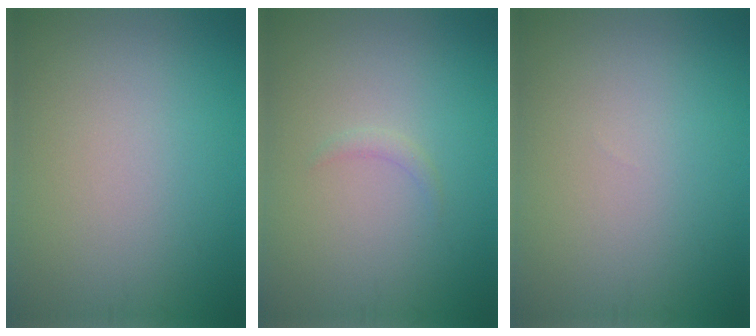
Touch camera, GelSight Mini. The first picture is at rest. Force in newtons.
{"total": 0.7, "press": 0.7, "slide": 0.0}
{"total": 0.0}